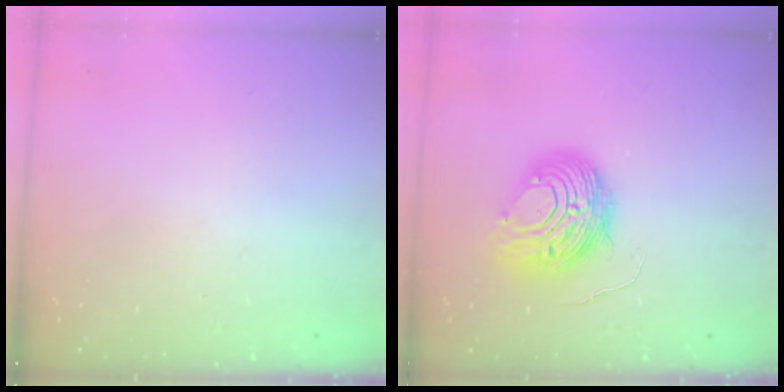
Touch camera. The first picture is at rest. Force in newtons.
{"total": 9.5, "press": 9.5, "slide": 0.8}